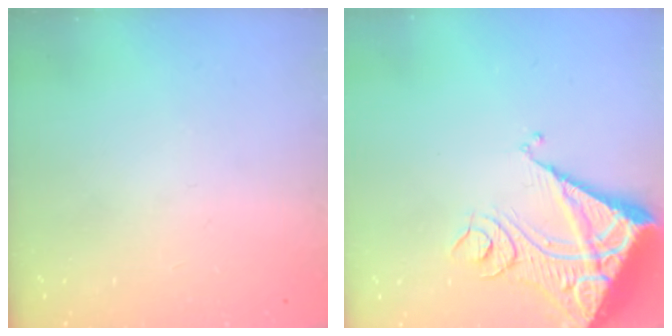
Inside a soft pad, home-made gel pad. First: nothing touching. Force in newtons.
{"total": 13.8, "press": 13.7, "slide": 1.9}